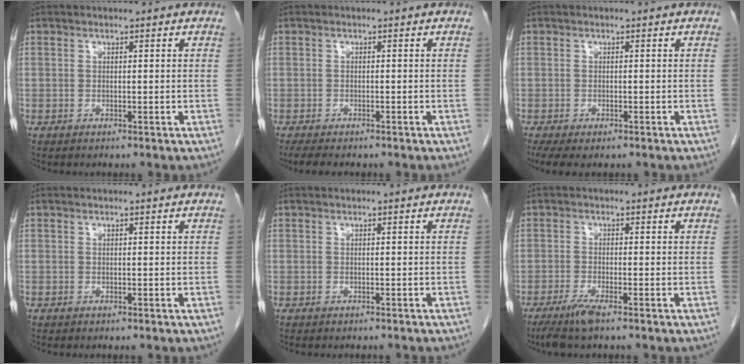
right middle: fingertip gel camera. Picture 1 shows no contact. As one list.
[{"total": 4.0, "force": [-3.3, 1.2, 2.0], "torque": [-0.034, -0.011, -0.046]}, {"total": 4.9, "force": [-3.5, 2.0, 2.9], "torque": [-0.049, -0.013, -0.054]}, {"total": 0.0}, {"total": 2.4, "force": [-2.2, 0.4, 0.8], "torque": [-0.013, -0.002, -0.025]}, {"total": 3.7, "force": [-2.6, 0.0, 2.7], "torque": [-0.057, -0.011, -0.053]}]